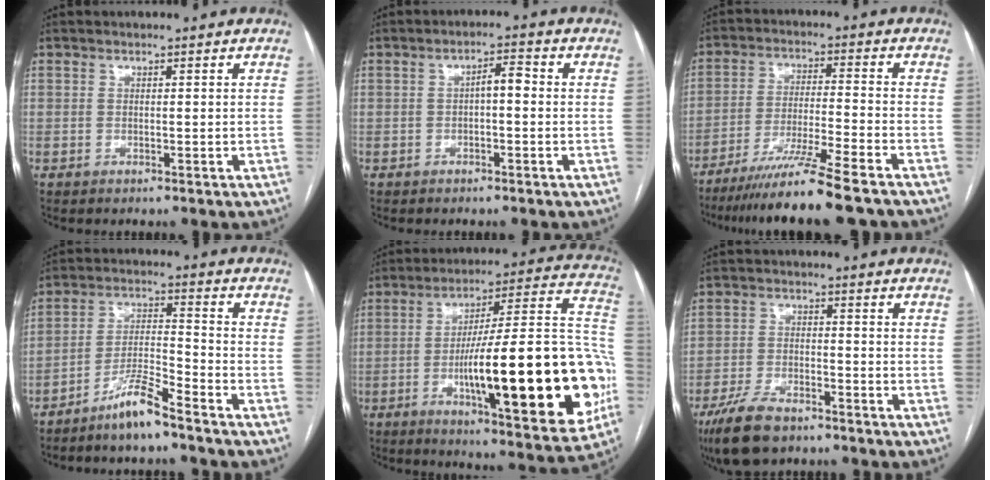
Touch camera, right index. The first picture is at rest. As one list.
[{"total": 3.0, "force": [-0.2, 0.9, 2.8], "torque": [-0.043, 0.014, -0.003]}, {"total": 13.1, "force": [-10.6, -1.4, 7.6], "torque": [-0.120, -0.035, -0.173]}, {"total": 7.2, "force": [-5.8, 0.2, 4.2], "torque": [-0.083, -0.011, -0.114]}, {"total": 30.0, "force": [-6.5, 4.9, 28.9], "torque": [-0.353, 0.010, -0.091]}, {"total": 8.8, "force": [-6.5, 3.4, 4.7], "torque": [-0.098, -0.013, -0.120]}]